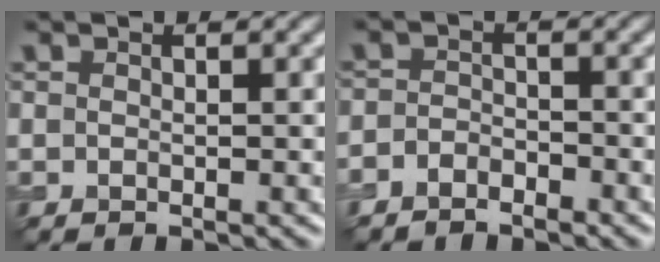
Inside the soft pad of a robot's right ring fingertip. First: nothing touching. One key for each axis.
{"total": 1.8, "fx": -1.7, "fy": 0.7, "fz": 0.1, "tx": 0.000, "ty": 0.000, "tz": -0.040}